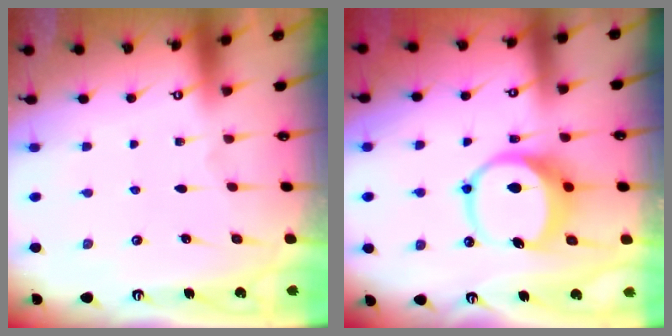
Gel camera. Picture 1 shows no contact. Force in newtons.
{"total": 10.2, "press": 10.1, "slide": 1.5}